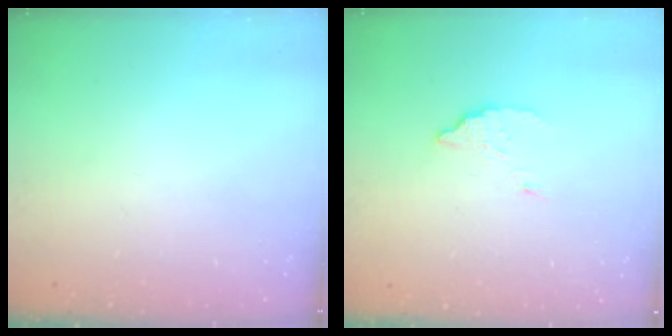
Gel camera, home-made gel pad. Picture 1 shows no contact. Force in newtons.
{"total": 2.9, "press": 2.9, "slide": 0.2}